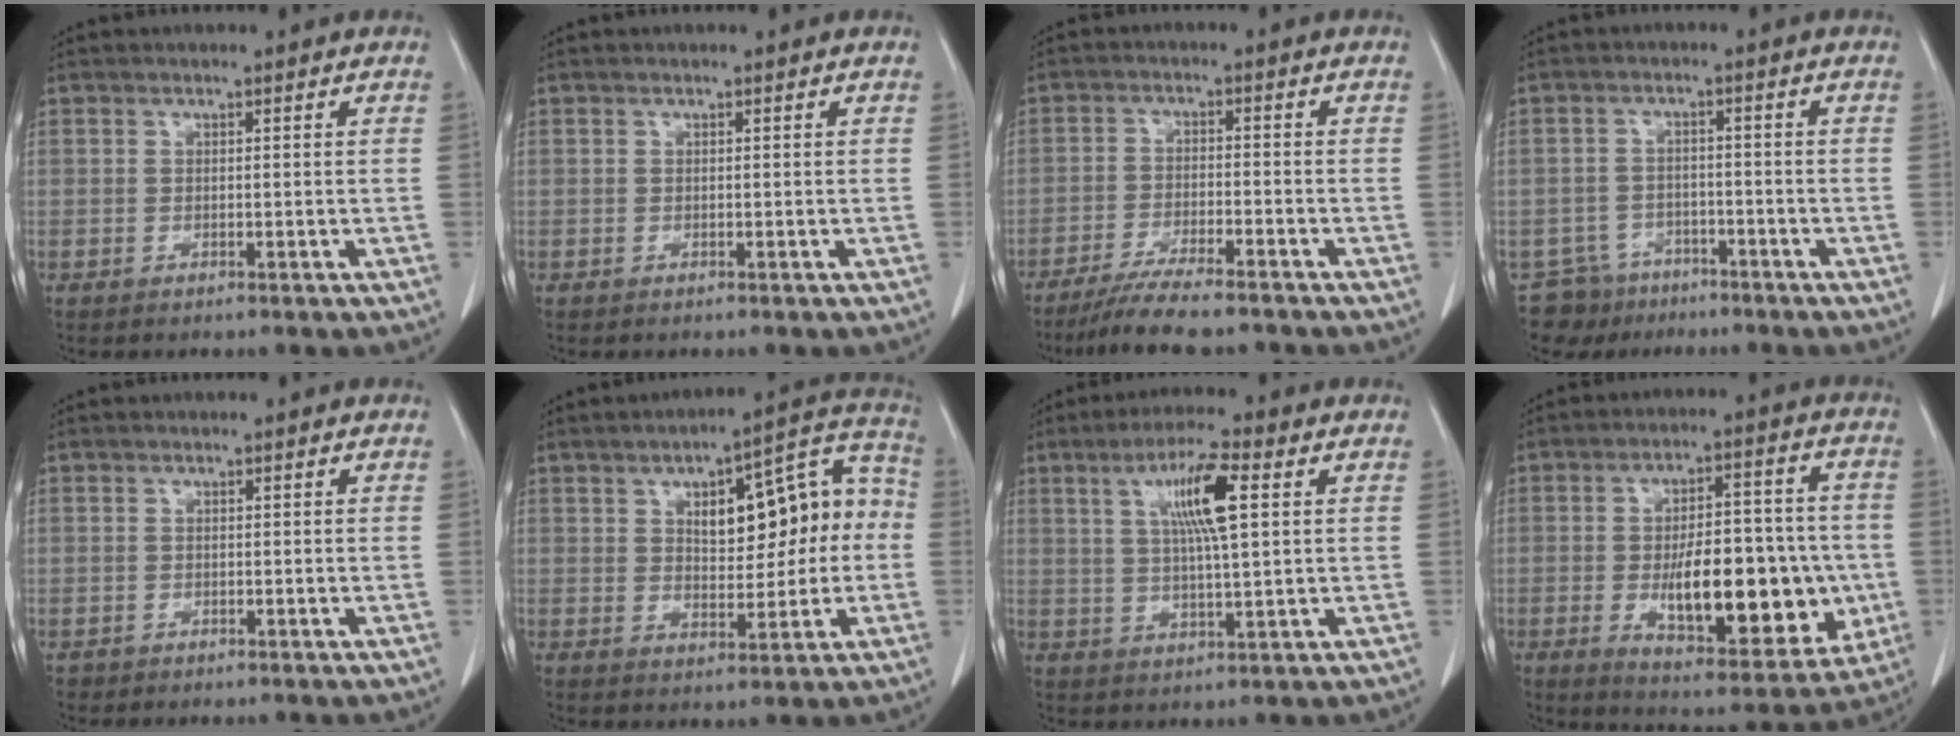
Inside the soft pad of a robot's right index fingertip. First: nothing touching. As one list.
[{"total": 0.0}, {"total": 9.1, "force": [-7.8, 0.7, 4.7], "torque": [-0.077, -0.023, -0.128]}, {"total": 5.9, "force": [-4.4, 3.9, -0.5], "torque": [0.014, 0.010, -0.073]}, {"total": 0.8, "force": [-0.4, 0.7, -0.1], "torque": [-0.007, 0.005, -0.009]}, {"total": 13.7, "force": [1.2, 5.9, 12.3], "torque": [-0.156, 0.048, 0.027]}, {"total": 8.9, "force": [2.8, 0.9, 8.4], "torque": [-0.154, 0.008, 0.049]}, {"total": 18.9, "force": [-3.2, 7.5, 17.1], "torque": [-0.248, 0.011, -0.028]}]